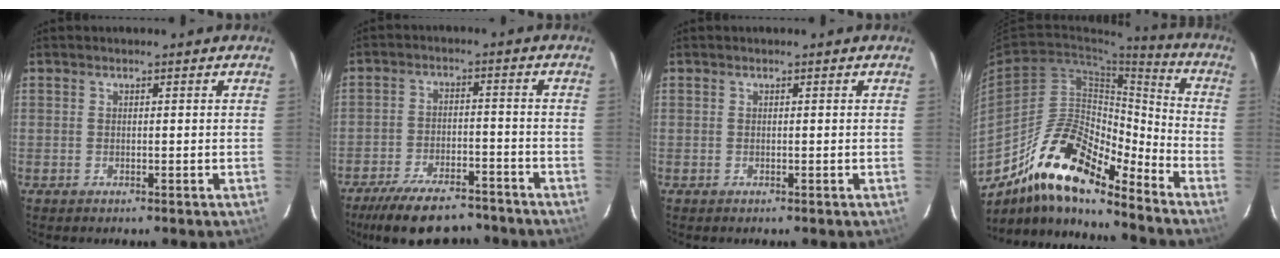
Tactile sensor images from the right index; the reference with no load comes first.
{"total": 16.3, "force": [-13.4, 5.6, 7.3], "torque": [-0.155, -0.008, -0.197]}
{"total": 0.0}
{"total": 18.4, "force": [-14.1, 5.1, 10.7], "torque": [-0.181, 0.004, -0.261]}